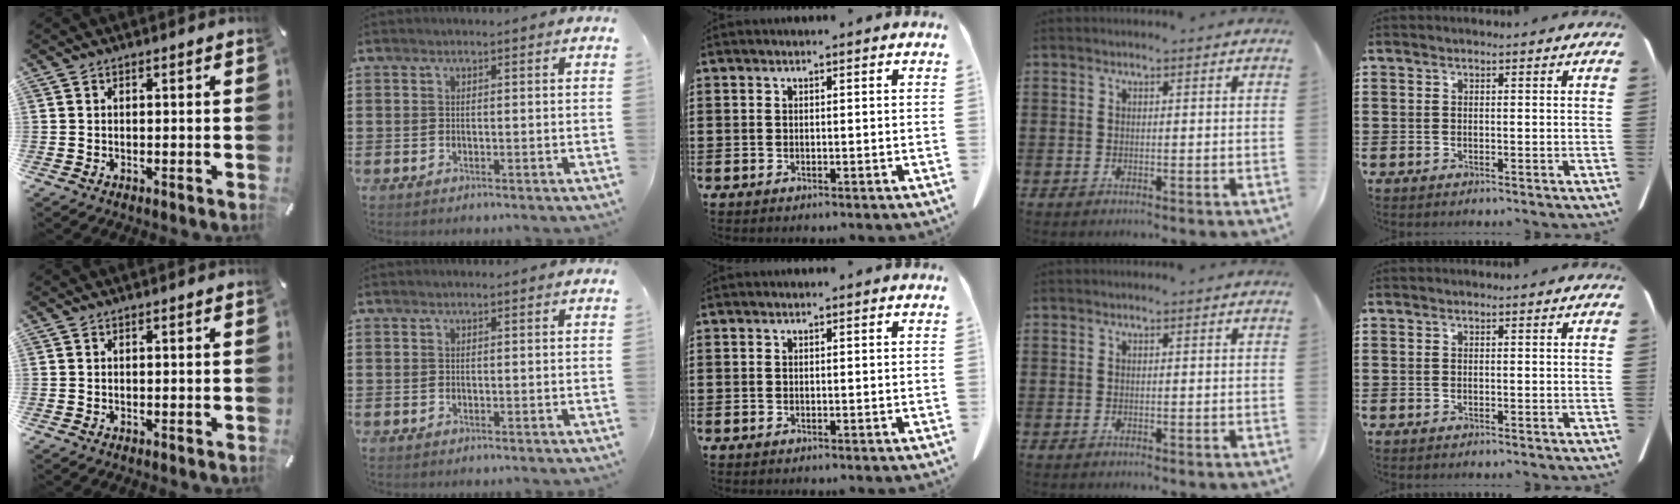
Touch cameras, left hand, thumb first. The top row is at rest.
{}